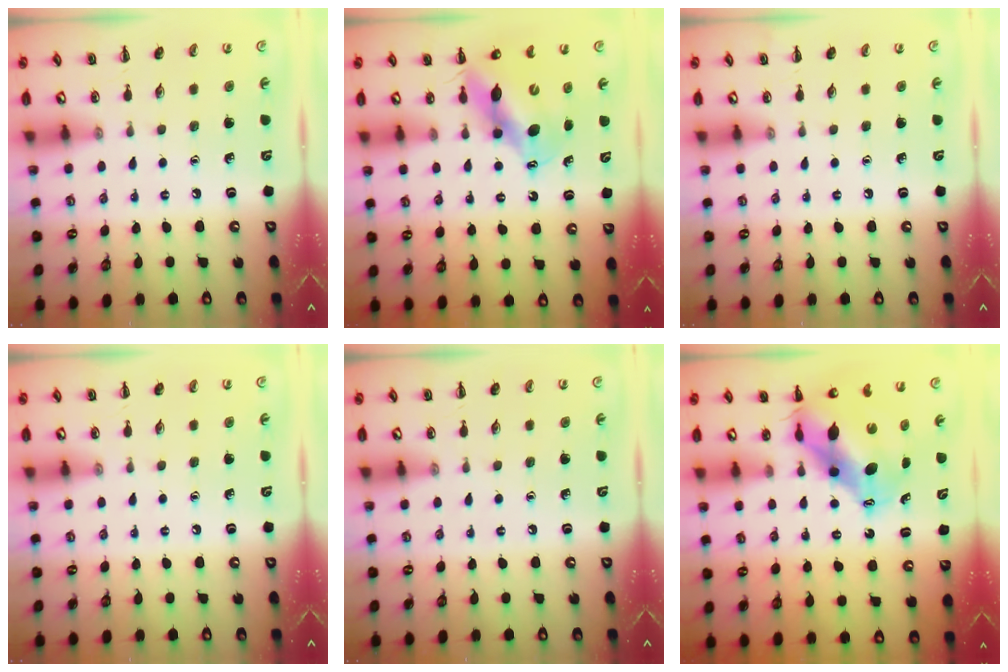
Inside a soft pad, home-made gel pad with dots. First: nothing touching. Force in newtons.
{"total": 10.5, "press": 10.1, "slide": 2.8}
{"total": 0.0}
{"total": 0.0}
{"total": 0.0}
{"total": 10.1, "press": 9.8, "slide": 2.6}